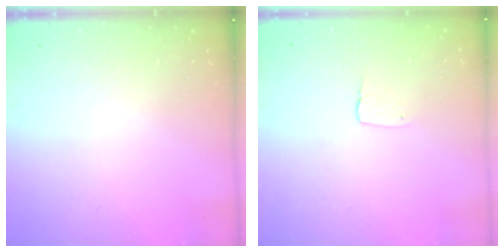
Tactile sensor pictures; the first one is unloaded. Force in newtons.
{"total": 2.9, "press": 2.9, "slide": 0.2}